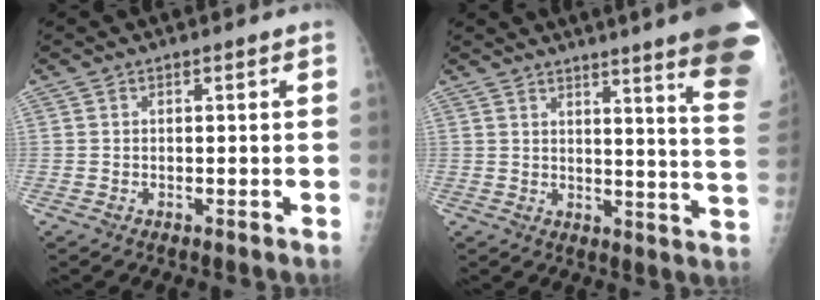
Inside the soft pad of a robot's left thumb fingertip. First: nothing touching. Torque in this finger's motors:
{"motor_torque": [3.34, 1.66, 1.58, -1.11, 0.33]}